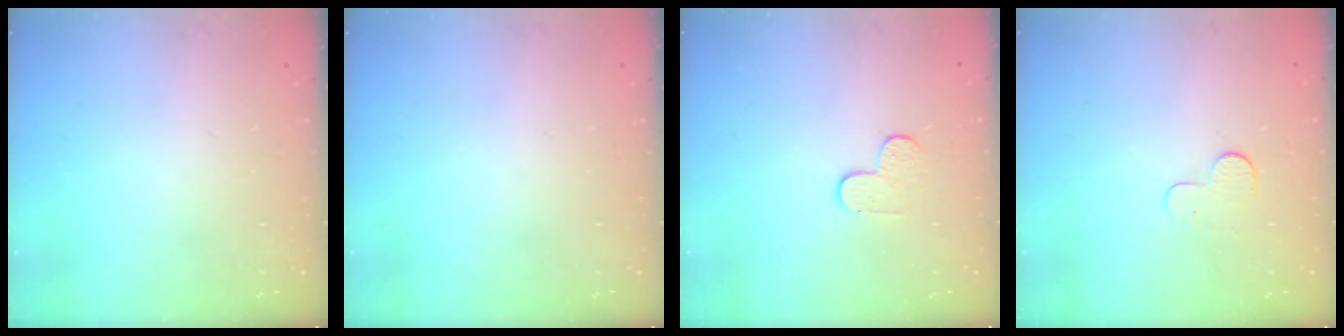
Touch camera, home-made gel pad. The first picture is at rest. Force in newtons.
{"total": 0.0}
{"total": 5.4, "press": 5.3, "slide": 0.6}
{"total": 6.0, "press": 6.0, "slide": 0.5}